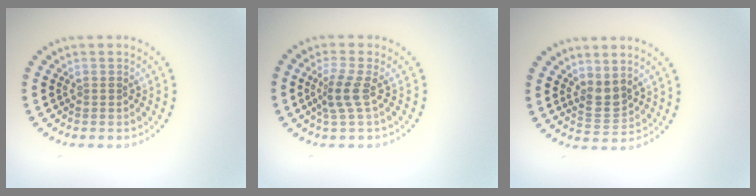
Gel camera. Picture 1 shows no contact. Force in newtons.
{"total": 2.3, "press": 1.8, "slide": 1.5}
{"total": 2.0, "press": 1.7, "slide": 1.1}